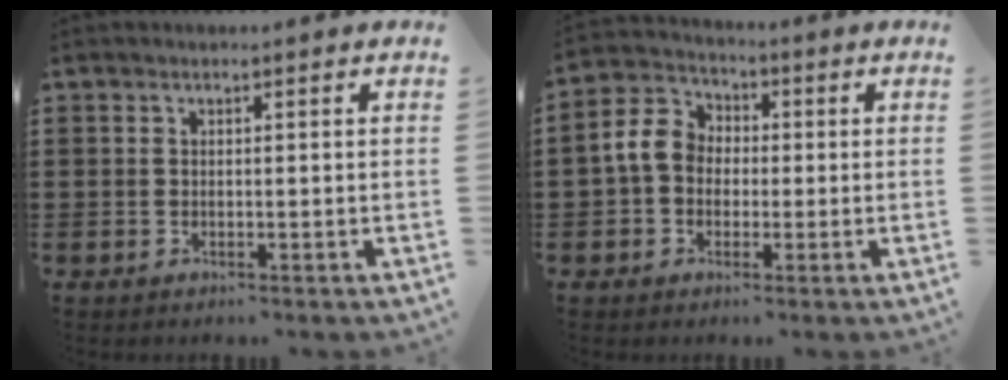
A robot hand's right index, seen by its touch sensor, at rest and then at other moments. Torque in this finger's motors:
{"motor_torque": [0.33, -0.13, 0.76, 0.15]}